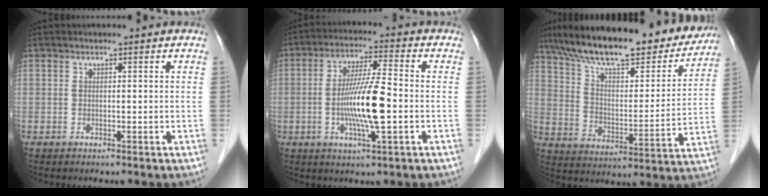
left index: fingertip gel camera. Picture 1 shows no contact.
{"total": 10.2, "force": [-1.8, 0.6, 10.0], "torque": [-0.195, -0.008, -0.039]}
{"total": 25.6, "force": [21.4, 6.2, 12.7], "torque": [-0.205, 0.004, 0.308]}